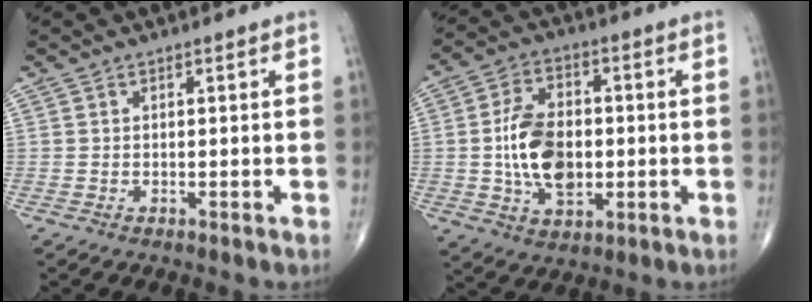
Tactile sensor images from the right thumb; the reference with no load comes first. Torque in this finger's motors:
{"motor_torque": [1.78, 1.99, 1.43, -0.01, 0.18]}